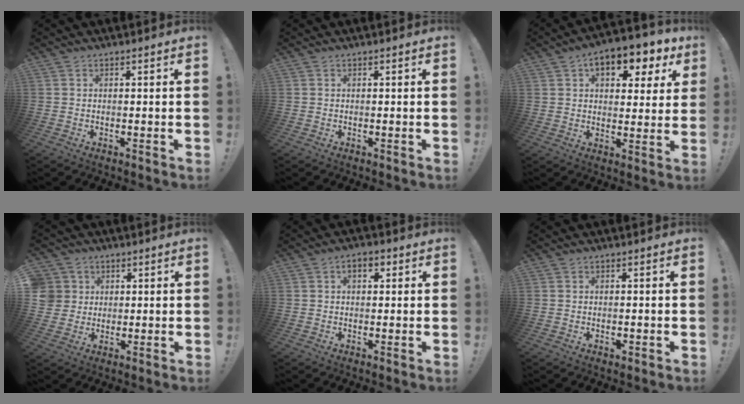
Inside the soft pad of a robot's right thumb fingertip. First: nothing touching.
{"total": 0.0}
{"total": 10.5, "force": [5.2, 5.5, 7.2], "torque": [-0.099, -0.026, 0.087]}
{"total": 6.7, "force": [2.0, 6.3, 1.1], "torque": [-0.033, -0.009, 0.042]}
{"total": 3.4, "force": [0.9, 2.1, 2.6], "torque": [-0.045, 0.007, 0.013]}
{"total": 0.5, "force": [-0.1, 0.5, 0.2], "torque": [-0.005, 0.003, -0.002]}